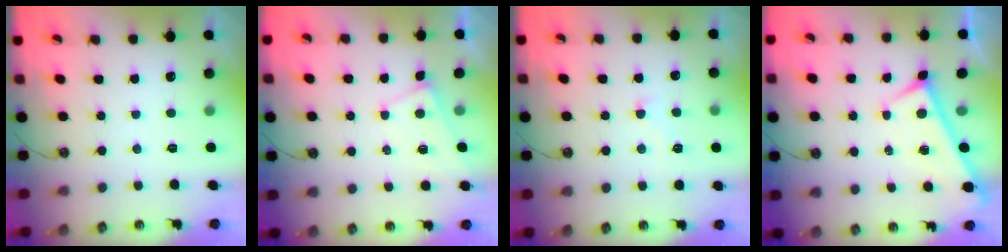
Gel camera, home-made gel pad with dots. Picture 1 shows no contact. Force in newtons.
{"total": 0.6, "press": 0.6, "slide": 0.2}
{"total": 1.9, "press": 1.8, "slide": 0.6}
{"total": 0.0}